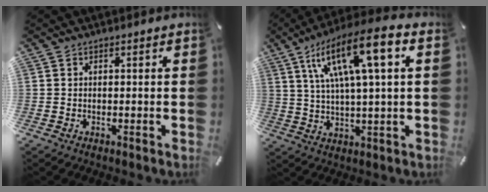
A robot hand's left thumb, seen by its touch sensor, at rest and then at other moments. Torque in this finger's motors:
{"motor_torque": [2.49, 2.55, 1.49, -1.28, 0.35]}